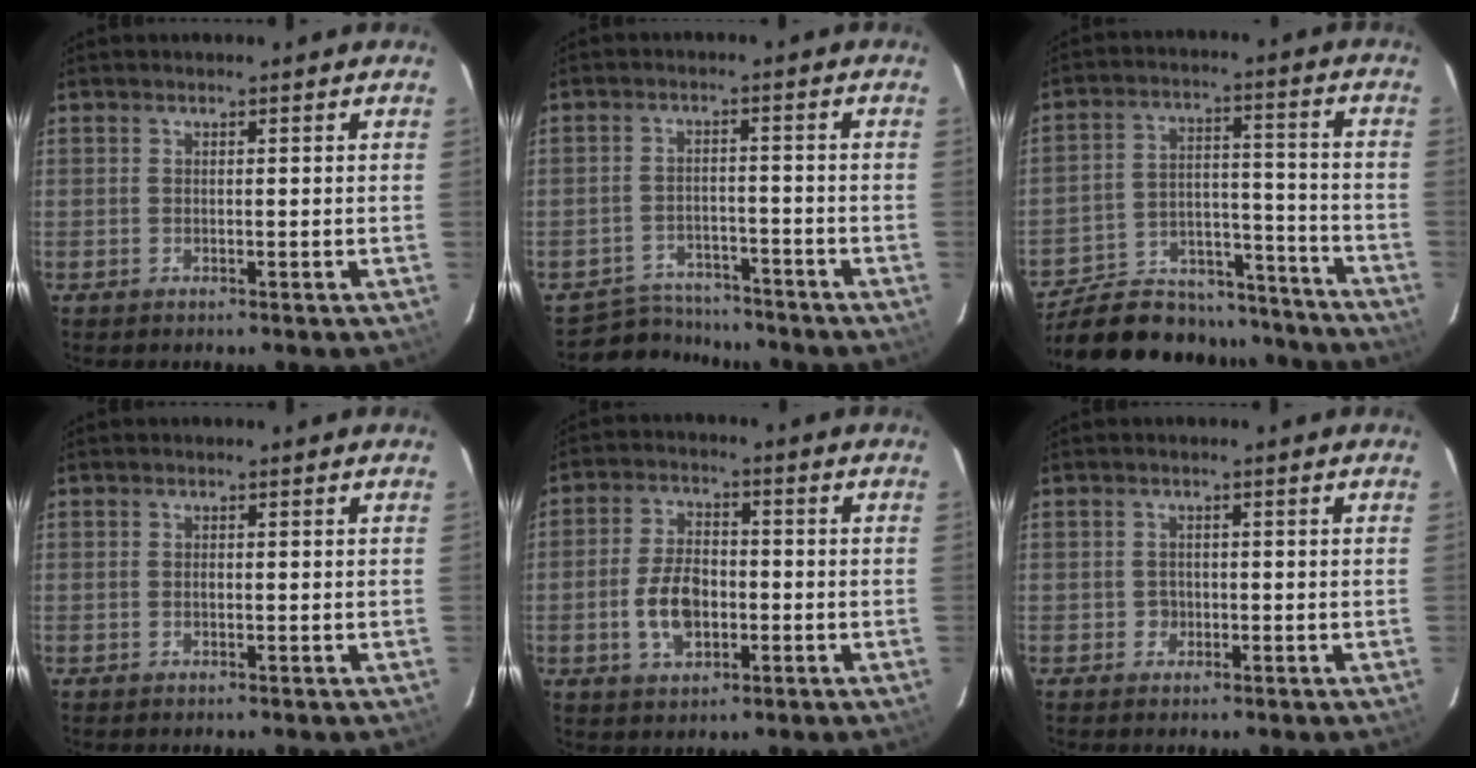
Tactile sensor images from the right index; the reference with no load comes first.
{"total": 7.7, "force": [-7.1, 2.9, 0.2], "torque": [-0.026, 0.016, -0.108]}
{"total": 26.2, "force": [-22.1, 10.3, 9.5], "torque": [-0.194, 0.028, -0.295]}
{"total": 0.5, "force": [-0.2, 0.3, 0.3], "torque": [-0.005, 0.000, -0.002]}
{"total": 8.6, "force": [-2.1, 5.2, 6.5], "torque": [-0.130, 0.011, -0.032]}
{"total": 1.3, "force": [-0.4, 1.2, 0.1], "torque": [0.001, 0.003, -0.004]}